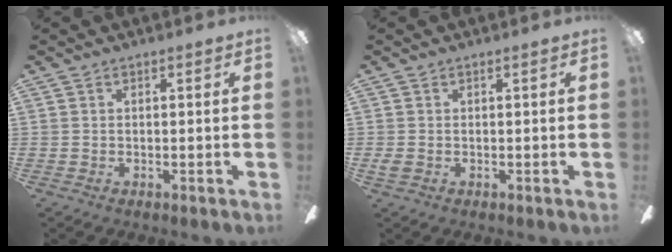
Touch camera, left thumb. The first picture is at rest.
{"total": 1.4, "force": [-0.5, 0.9, 0.9], "torque": [-0.016, 0.003, -0.009]}